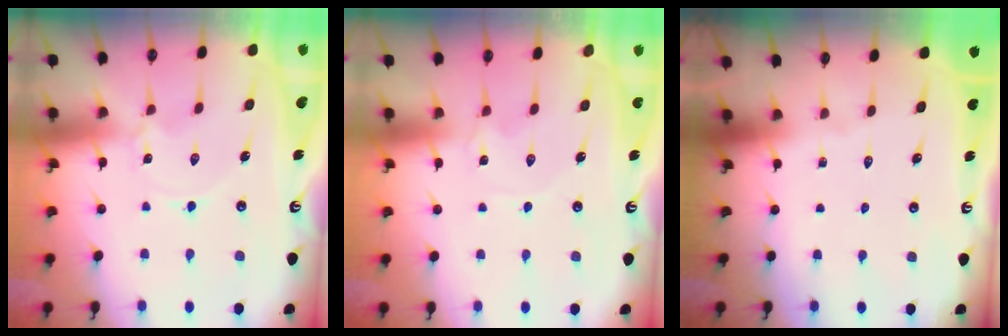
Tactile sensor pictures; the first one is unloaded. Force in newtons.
{"total": 0.0}
{"total": 0.0}